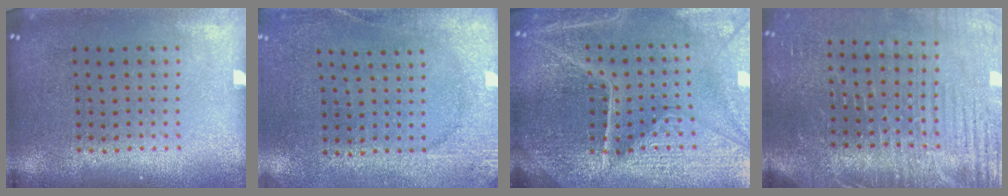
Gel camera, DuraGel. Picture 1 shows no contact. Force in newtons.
{"total": 2.7, "press": 2.3, "slide": 1.3}
{"total": 5.9, "press": 5.4, "slide": 2.4}
{"total": 4.3, "press": 4.0, "slide": 1.6}